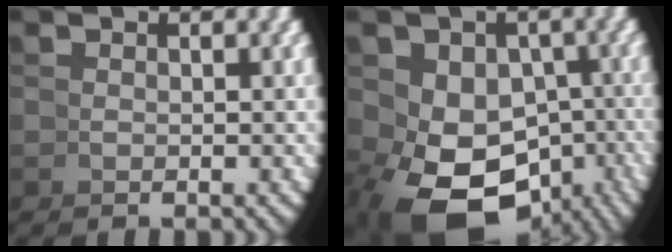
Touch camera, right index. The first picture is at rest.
{"total": 11.3, "force": [-4.6, 7.6, 7.0], "torque": [-0.158, -0.072, -0.036]}